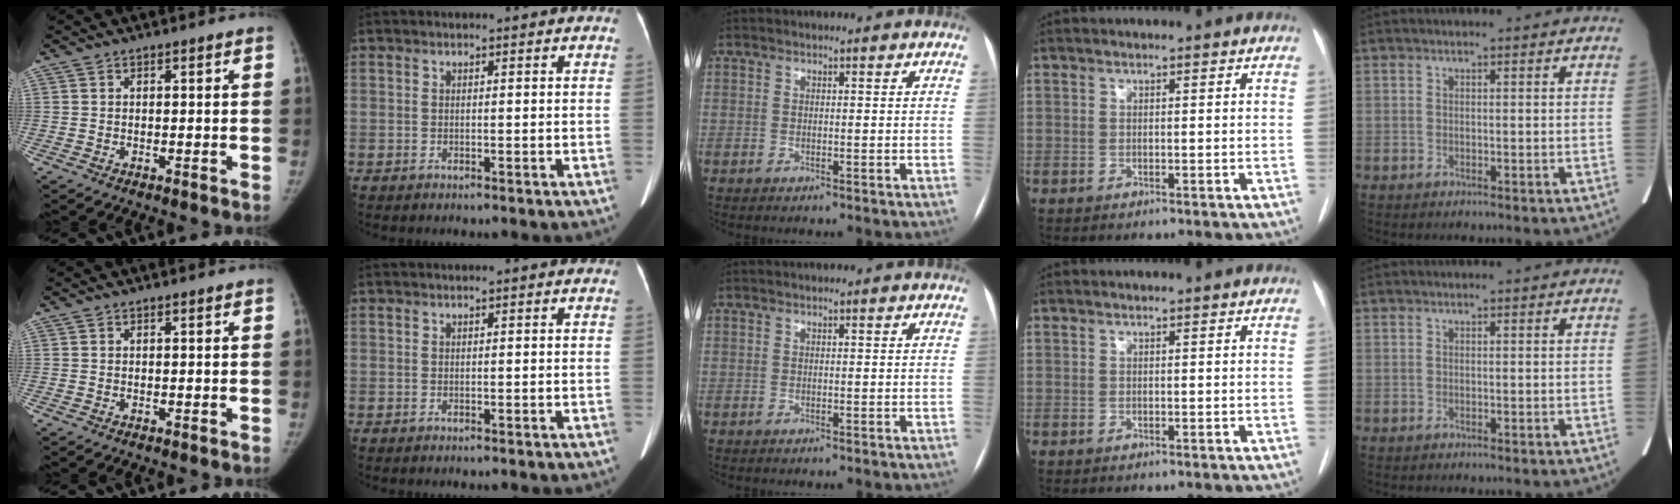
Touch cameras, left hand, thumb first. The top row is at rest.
{}